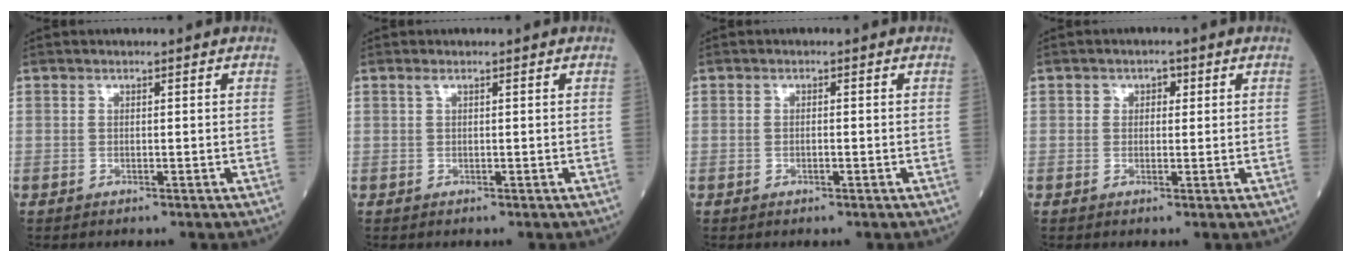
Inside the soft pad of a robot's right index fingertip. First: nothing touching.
{"total": 0.6, "force": [0.3, 0.0, 0.5], "torque": [-0.016, 0.011, 0.007]}
{"total": 1.0, "force": [-0.2, 0.3, 0.9], "torque": [-0.018, 0.000, -0.004]}
{"total": 1.8, "force": [0.6, 1.3, 1.1], "torque": [-0.013, 0.006, 0.005]}